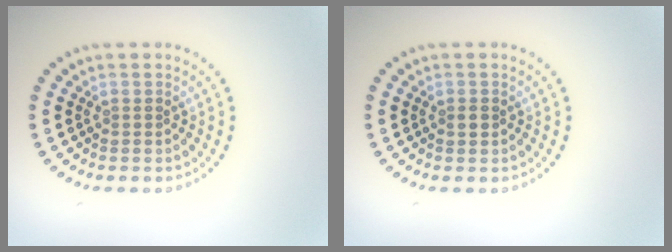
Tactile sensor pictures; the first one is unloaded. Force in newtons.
{"total": 0.9, "press": 0.9, "slide": 0.1}